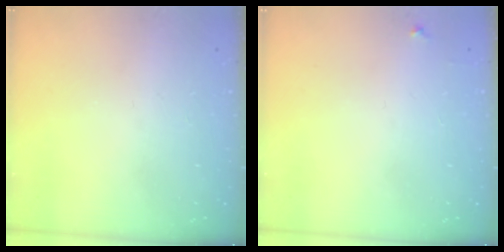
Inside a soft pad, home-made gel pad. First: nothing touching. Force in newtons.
{"total": 4.1, "press": 4.1, "slide": 0.6}